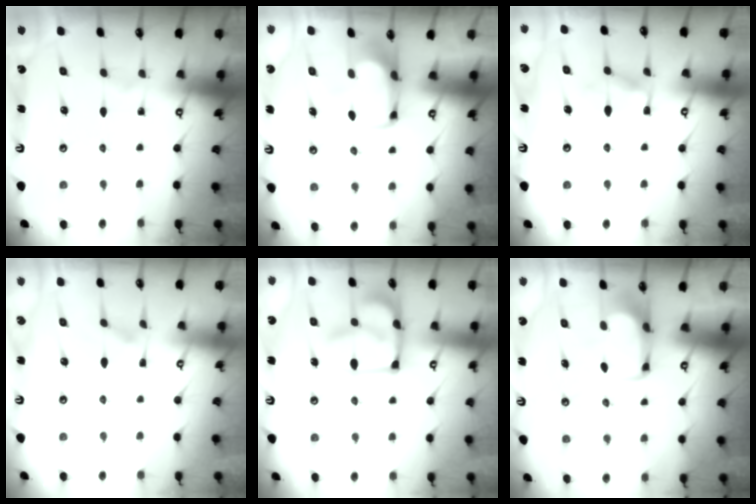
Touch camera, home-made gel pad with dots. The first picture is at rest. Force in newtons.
{"total": 2.2, "press": 2.1, "slide": 0.4}
{"total": 6.6, "press": 6.6, "slide": 0.5}
{"total": 4.3, "press": 4.1, "slide": 1.3}
{"total": 10.4, "press": 10.3, "slide": 1.2}
{"total": 2.0, "press": 2.0, "slide": 0.2}